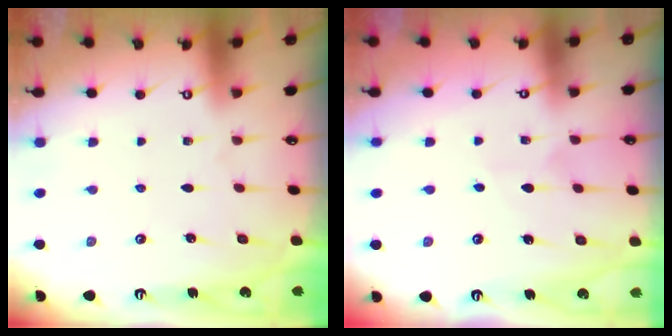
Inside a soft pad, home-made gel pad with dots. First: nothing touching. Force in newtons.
{"total": 5.8, "press": 5.8, "slide": 0.6}